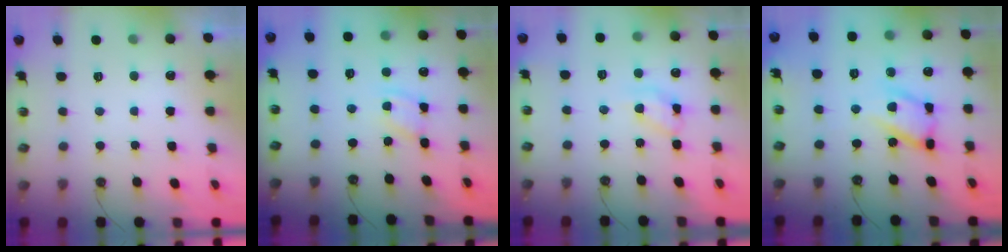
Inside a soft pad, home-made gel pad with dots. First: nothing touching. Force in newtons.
{"total": 2.5, "press": 2.5, "slide": 0.1}
{"total": 9.9, "press": 9.9, "slide": 0.4}
{"total": 15.2, "press": 15.2, "slide": 1.5}